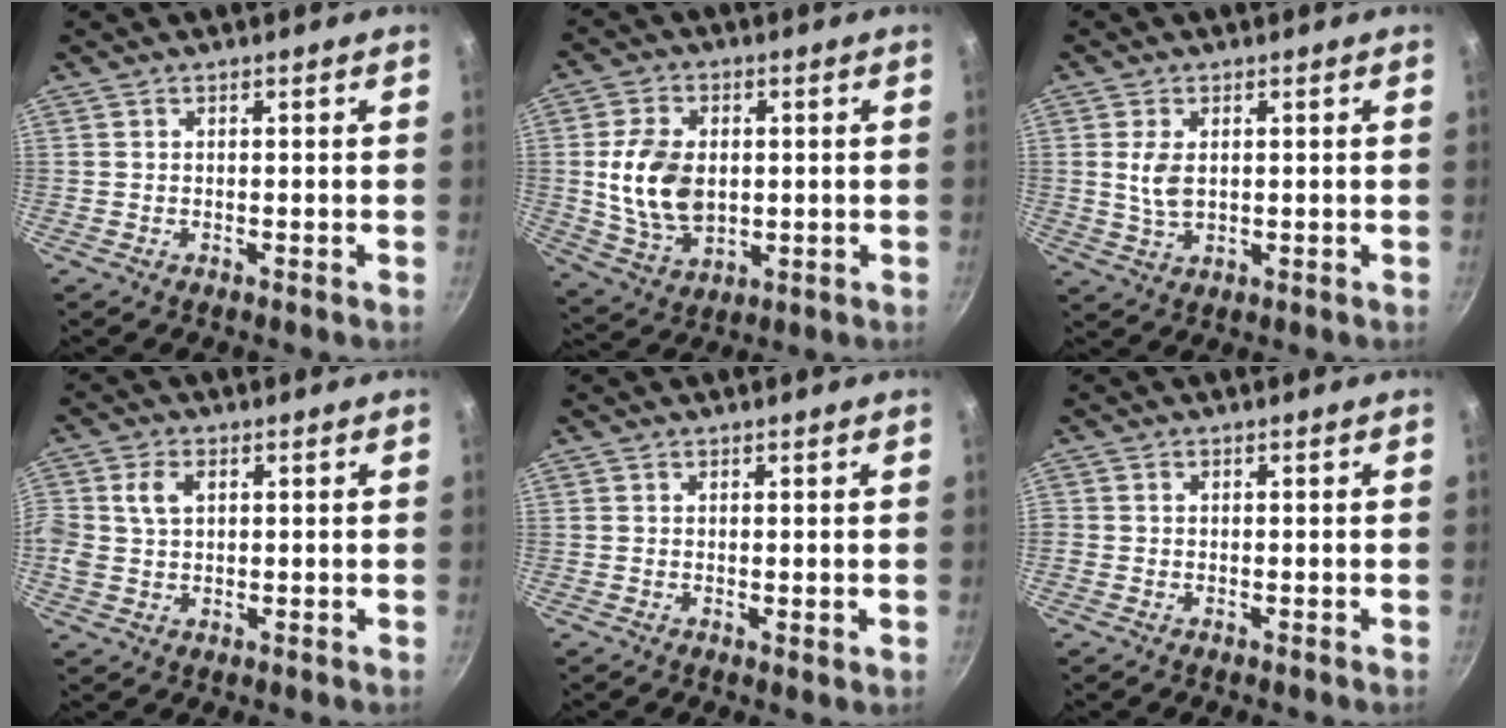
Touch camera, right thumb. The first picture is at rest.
{"total": 12.7, "force": [0.6, 8.7, 9.2], "torque": [-0.156, -0.008, 0.019]}
{"total": 4.8, "force": [0.8, 2.8, 3.8], "torque": [-0.073, -0.004, 0.019]}
{"total": 5.7, "force": [1.3, 4.1, 3.8], "torque": [-0.068, 0.005, 0.021]}
{"total": 0.9, "force": [0.4, 0.4, 0.6], "torque": [-0.008, -0.009, 0.004]}
{"total": 0.6, "force": [-0.2, 0.6, 0.1], "torque": [-0.003, 0.002, -0.004]}